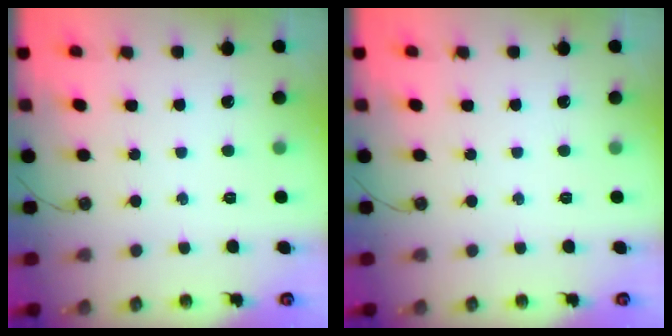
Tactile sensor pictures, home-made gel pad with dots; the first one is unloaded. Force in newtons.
{"total": 0.0}